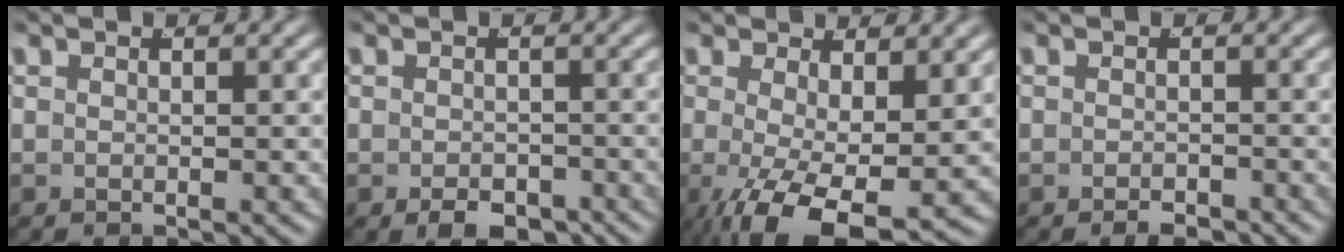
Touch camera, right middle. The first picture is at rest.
{"total": 3.1, "force": [-2.6, 0.9, 1.3], "torque": [-0.007, -0.018, -0.035]}
{"total": 7.5, "force": [-3.7, 2.5, 6.0], "torque": [-0.116, -0.054, -0.029]}
{"total": 1.9, "force": [-1.8, 0.1, 0.6], "torque": [-0.007, -0.007, -0.026]}